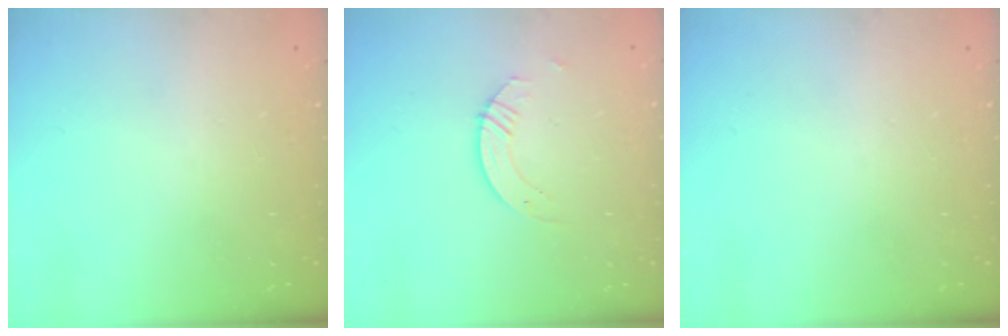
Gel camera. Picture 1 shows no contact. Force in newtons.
{"total": 2.8, "press": 2.8, "slide": 0.2}
{"total": 0.0}